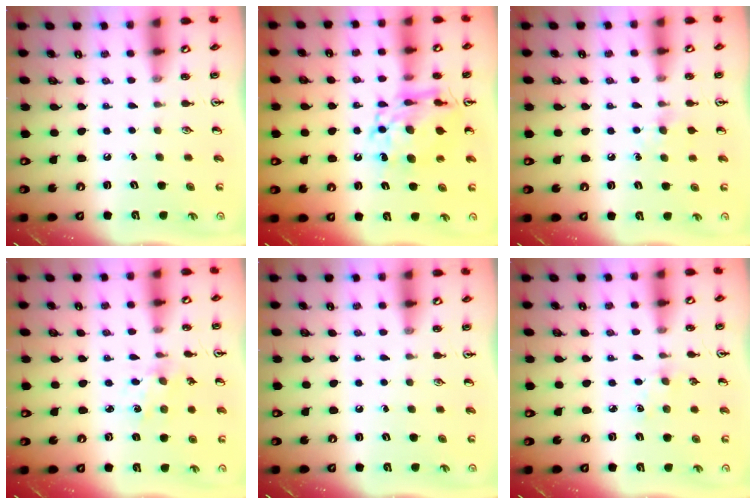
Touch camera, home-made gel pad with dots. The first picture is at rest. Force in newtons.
{"total": 12.8, "press": 12.7, "slide": 1.3}
{"total": 5.3, "press": 5.2, "slide": 0.8}
{"total": 1.7, "press": 1.6, "slide": 0.3}
{"total": 0.0}
{"total": 1.7, "press": 1.7, "slide": 0.3}